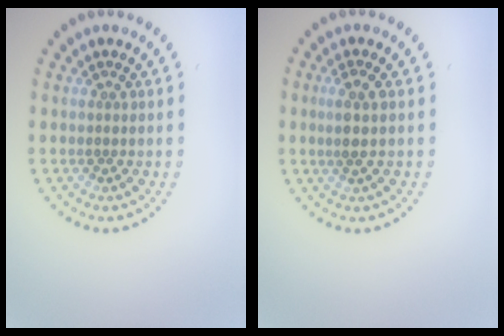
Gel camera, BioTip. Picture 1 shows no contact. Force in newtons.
{"total": 1.4, "press": 1.1, "slide": 0.8}